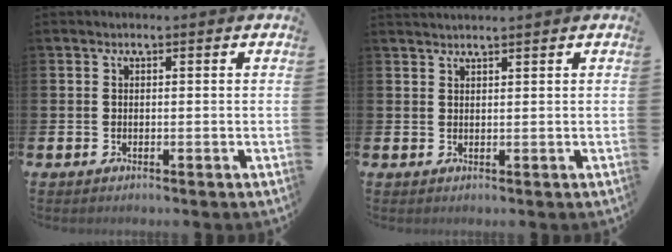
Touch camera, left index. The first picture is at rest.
{"total": 1.3, "force": [1.3, -0.2, 0.0], "torque": [0.000, -0.004, 0.024]}